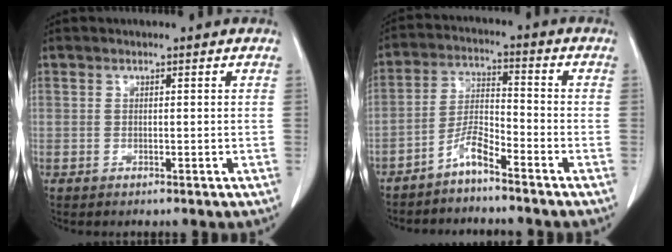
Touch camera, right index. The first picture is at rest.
{"total": 5.0, "force": [-4.0, 0.5, 2.9], "torque": [-0.064, -0.003, -0.082]}